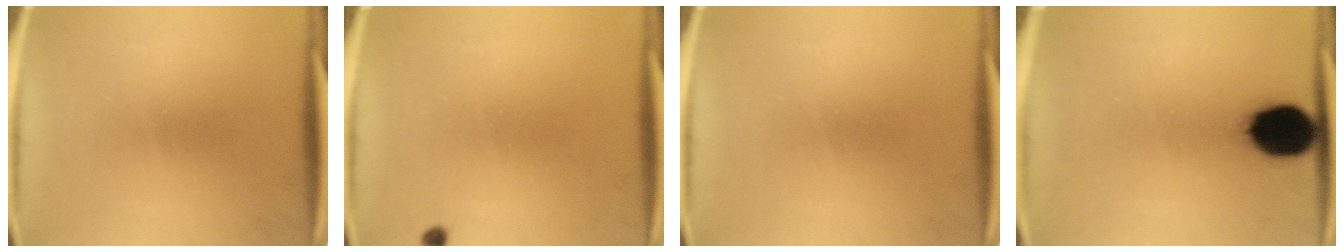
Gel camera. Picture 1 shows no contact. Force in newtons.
{"total": 0.8}
{"total": 0.0}
{"total": 13.9}